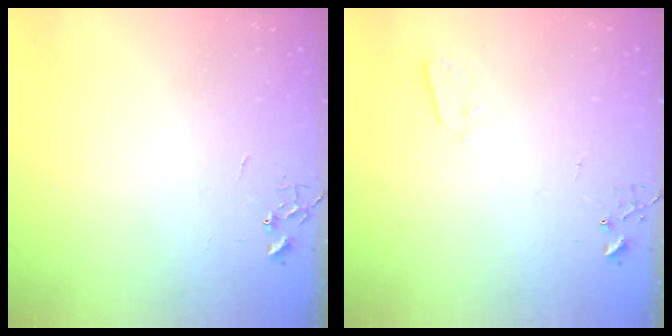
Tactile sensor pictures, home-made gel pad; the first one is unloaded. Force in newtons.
{"total": 3.1, "press": 3.0, "slide": 0.9}